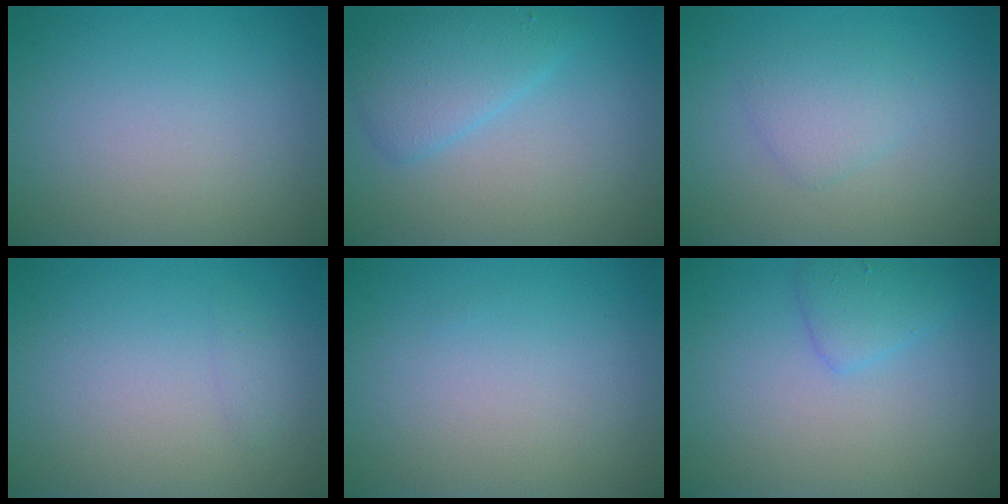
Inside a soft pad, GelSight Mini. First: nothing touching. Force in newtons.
{"total": 3.5, "press": 3.5, "slide": 0.2}
{"total": 2.0, "press": 2.0, "slide": 0.1}
{"total": 0.7, "press": 0.7, "slide": 0.0}
{"total": 0.0}
{"total": 1.9, "press": 1.9, "slide": 0.1}